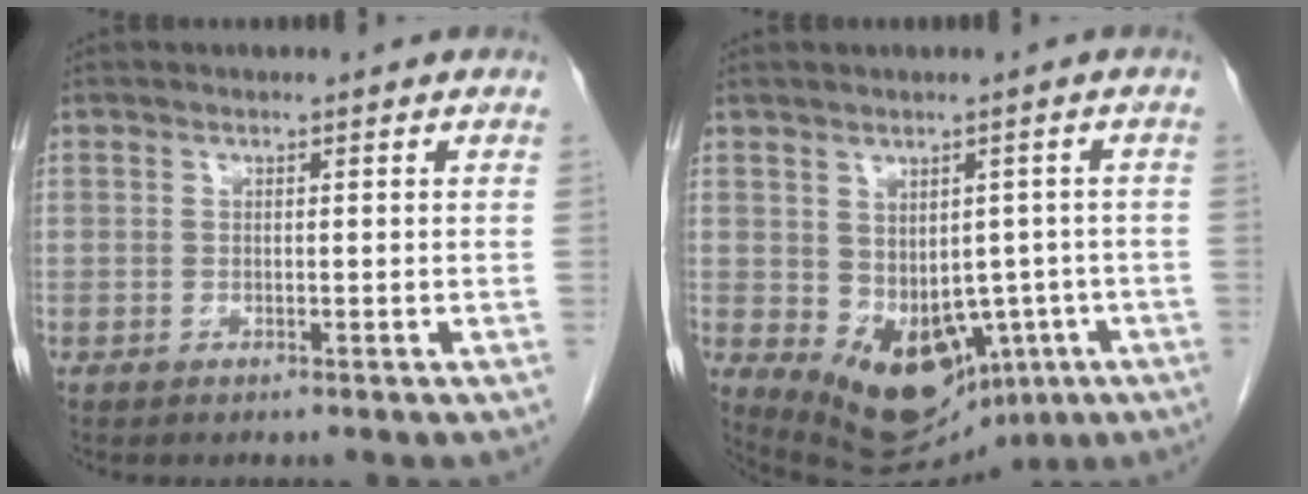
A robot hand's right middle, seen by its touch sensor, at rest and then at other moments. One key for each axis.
{"total": 13.9, "fx": -6.0, "fy": 8.5, "fz": 9.2, "tx": -0.131, "ty": 0.000, "tz": -0.064}